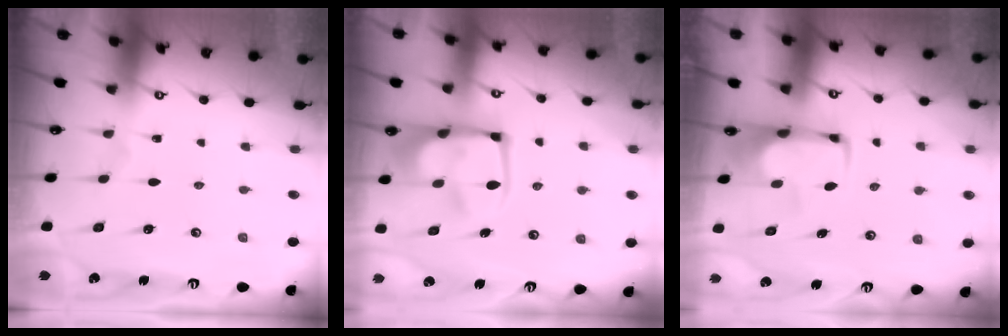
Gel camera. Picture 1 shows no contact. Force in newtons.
{"total": 7.6, "press": 7.5, "slide": 1.2}
{"total": 1.7, "press": 1.6, "slide": 0.4}